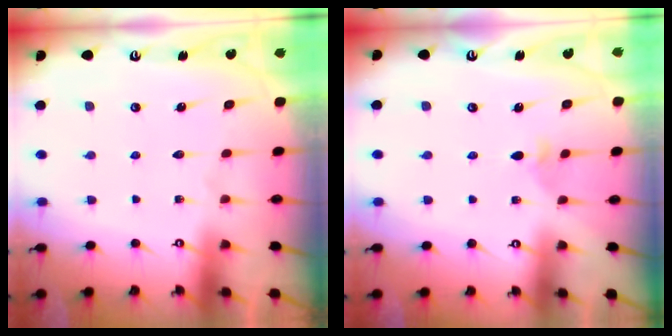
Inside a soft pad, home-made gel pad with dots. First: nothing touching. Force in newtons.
{"total": 2.7, "press": 2.6, "slide": 0.9}